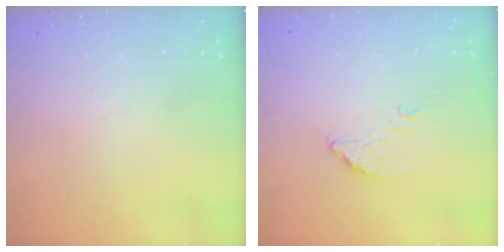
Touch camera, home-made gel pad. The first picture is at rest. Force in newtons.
{"total": 2.9, "press": 2.9, "slide": 0.1}